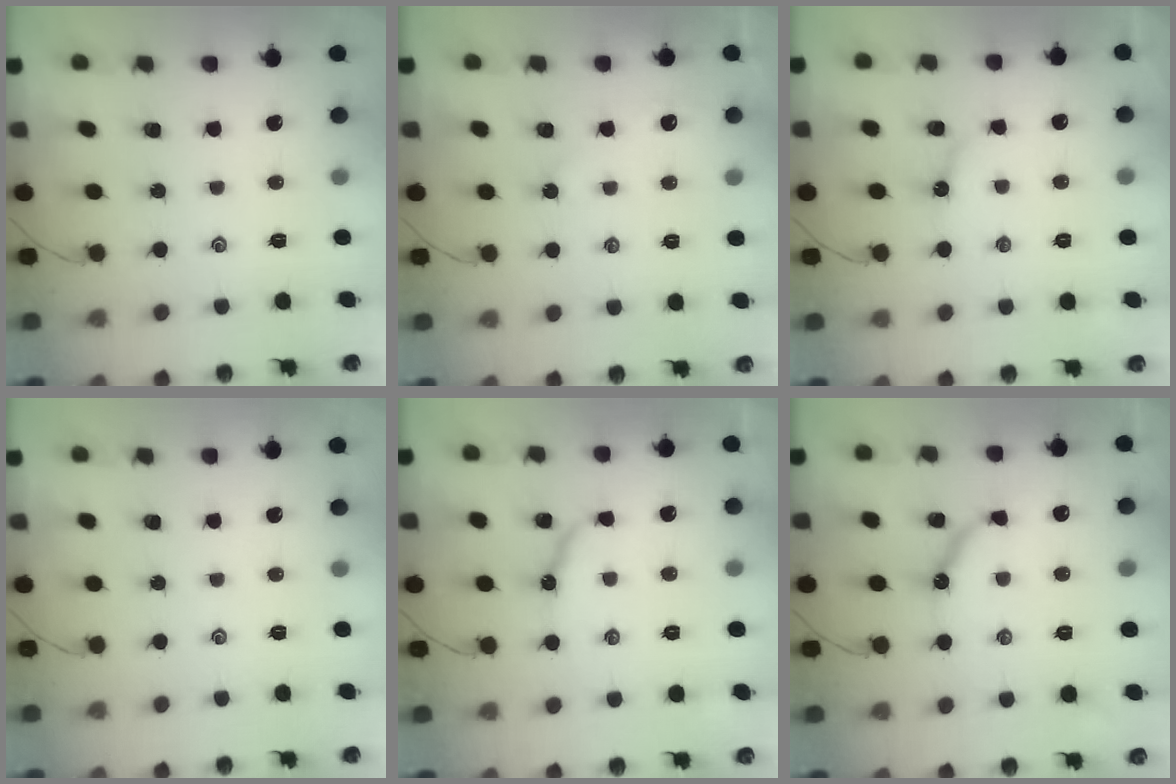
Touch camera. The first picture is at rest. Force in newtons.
{"total": 2.3, "press": 2.3, "slide": 0.3}
{"total": 3.4, "press": 3.4, "slide": 0.0}
{"total": 0.0}
{"total": 7.0, "press": 7.0, "slide": 0.2}
{"total": 9.3, "press": 9.3, "slide": 0.9}